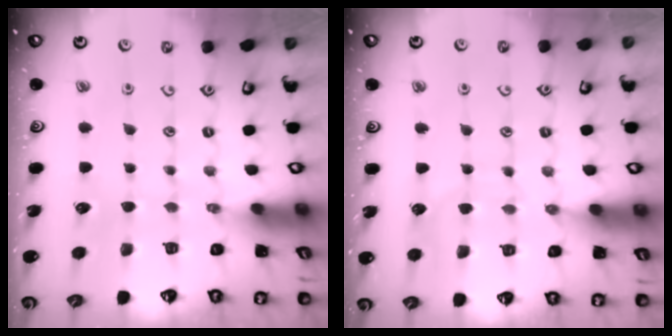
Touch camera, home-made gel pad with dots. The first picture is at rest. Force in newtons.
{"total": 7.8, "press": 7.8, "slide": 0.4}